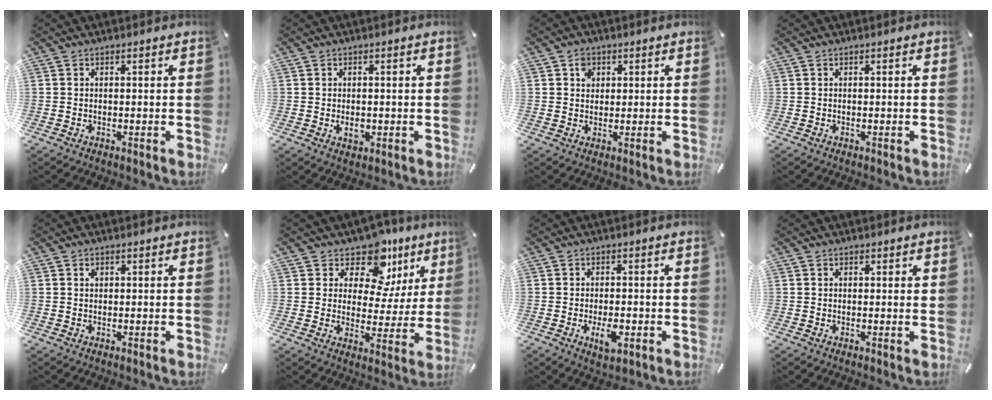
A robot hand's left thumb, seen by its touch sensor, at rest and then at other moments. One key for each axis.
{"total": 2.5, "fx": -0.5, "fy": 1.9, "fz": 1.6, "tx": -0.019, "ty": -0.001, "tz": -0.008}
{"total": 3.3, "fx": 1.1, "fy": 2.9, "fz": 1.1, "tx": -0.003, "ty": -0.004, "tz": 0.014}
{"total": 0.0}
{"total": 0.9, "fx": 0.3, "fy": 0.8, "fz": 0.4, "tx": 0.000, "ty": 0.000, "tz": 0.004}
{"total": 11.6, "fx": 8.2, "fy": 6.8, "fz": 4.5, "tx": -0.061, "ty": -0.075, "tz": 0.145}
{"total": 5.2, "fx": -1.6, "fy": 2.5, "fz": 4.3, "tx": -0.079, "ty": 0.000, "tz": -0.031}
{"total": 0.9, "fx": 0.6, "fy": 0.5, "fz": 0.4, "tx": 0.000, "ty": -0.001, "tz": 0.009}